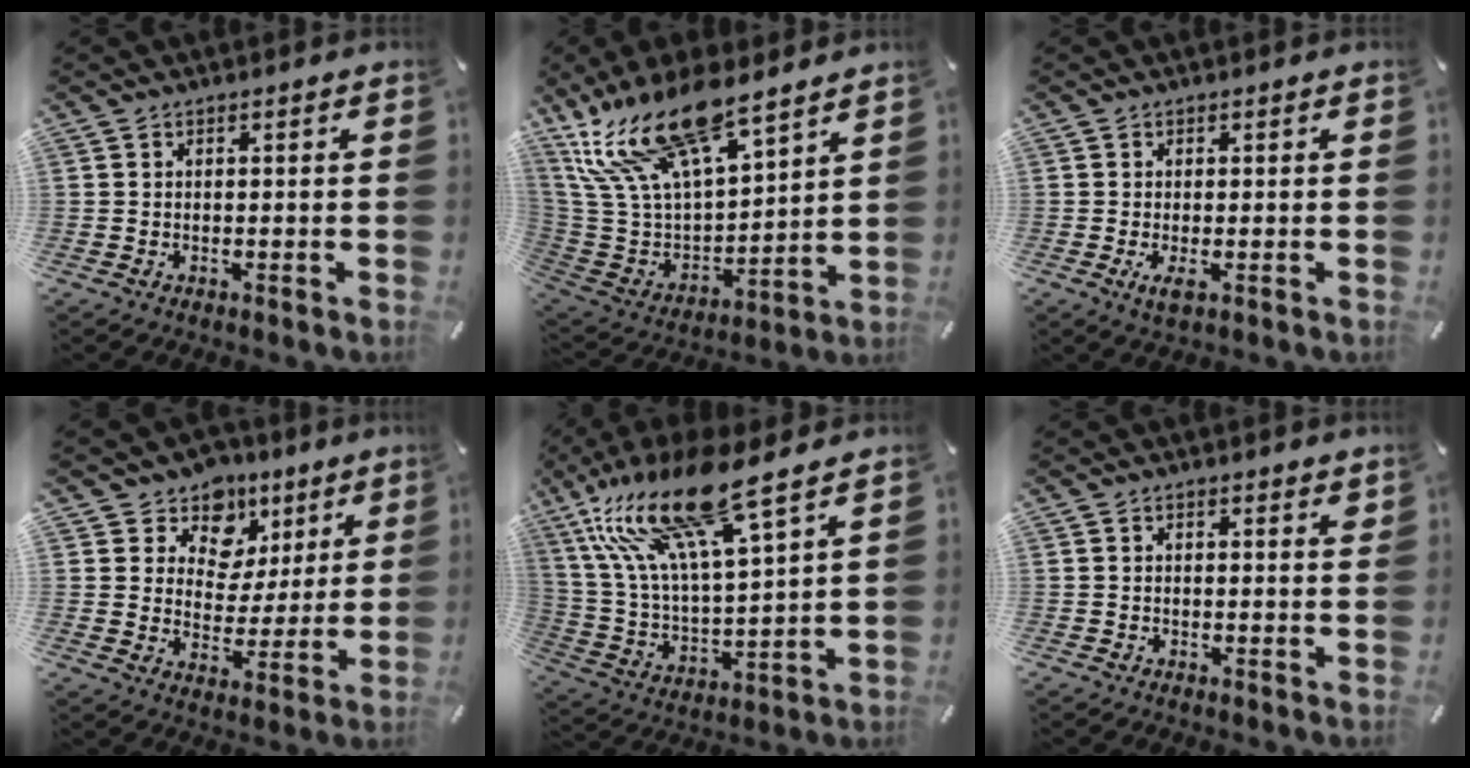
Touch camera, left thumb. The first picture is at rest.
{"total": 21.8, "force": [16.2, 8.6, 11.9], "torque": [-0.255, -0.102, 0.291]}
{"total": 2.6, "force": [-0.4, 0.8, 2.4], "torque": [-0.047, -0.011, -0.011]}
{"total": 10.3, "force": [5.3, 8.5, 2.3], "torque": [-0.042, -0.040, 0.100]}
{"total": 21.7, "force": [15.3, 5.1, 14.5], "torque": [-0.315, -0.094, 0.256]}
{"total": 1.3, "force": [0.8, 0.5, 0.9], "torque": [-0.004, -0.006, 0.012]}